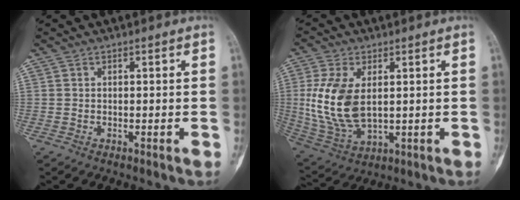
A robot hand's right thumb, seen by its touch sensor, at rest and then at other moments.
{"total": 13.3, "force": [1.5, 7.6, 10.9], "torque": [-0.222, -0.012, 0.042]}